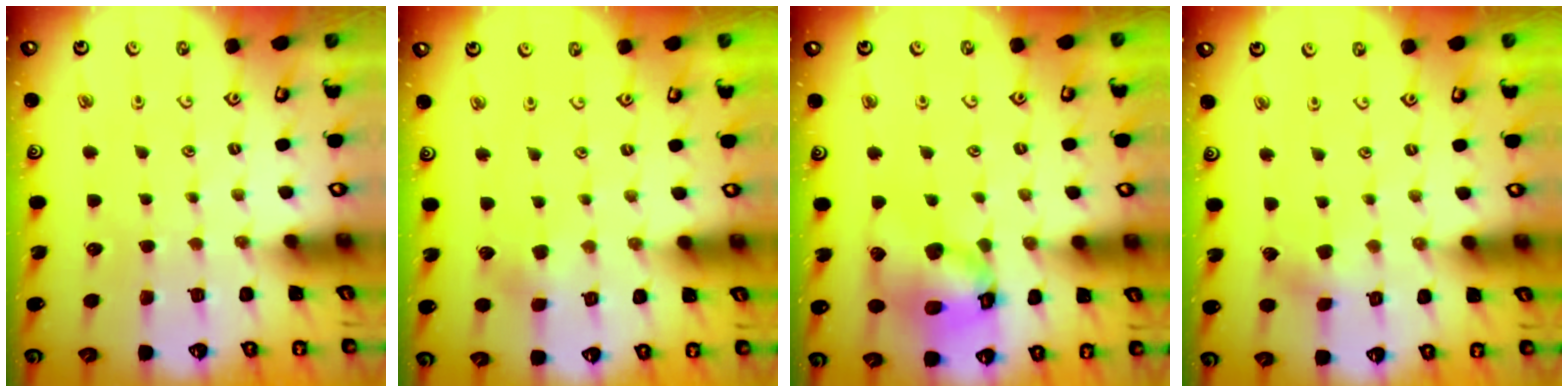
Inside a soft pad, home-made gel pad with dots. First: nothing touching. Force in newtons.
{"total": 3.3, "press": 3.3, "slide": 0.3}
{"total": 14.4, "press": 14.2, "slide": 1.9}
{"total": 2.6, "press": 2.5, "slide": 0.8}